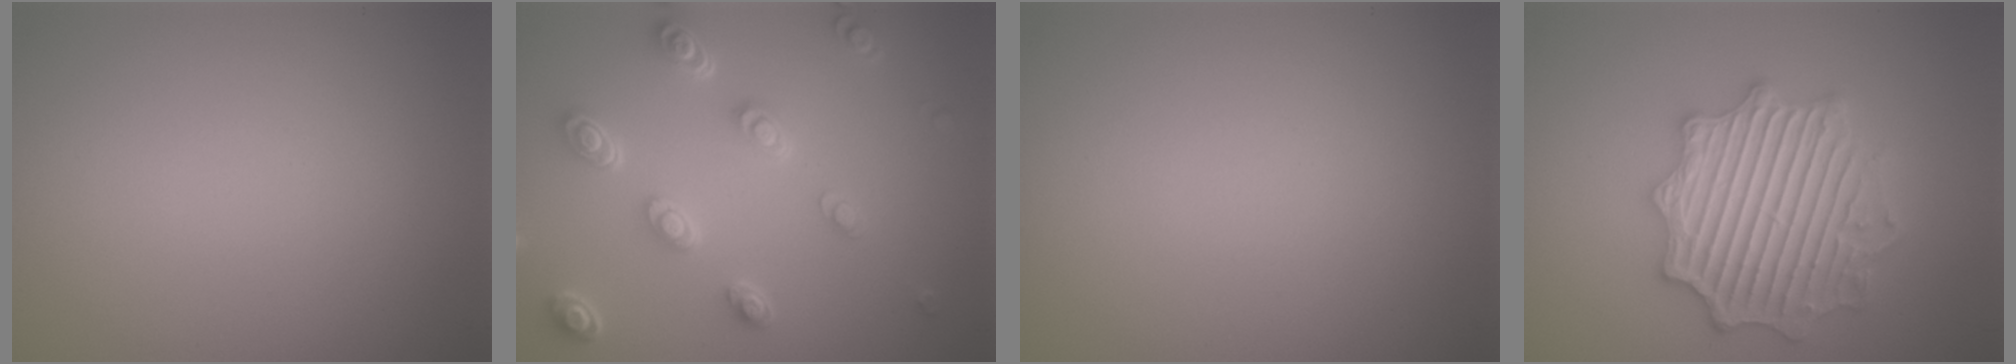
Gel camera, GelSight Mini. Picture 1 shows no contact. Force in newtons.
{"total": 4.7, "press": 3.7, "slide": 2.9}
{"total": 0.0}
{"total": 6.6, "press": 6.5, "slide": 1.0}